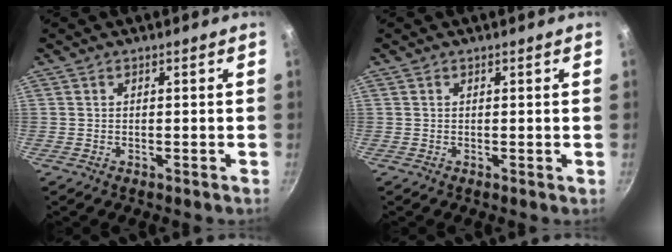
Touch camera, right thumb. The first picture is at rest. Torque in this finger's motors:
{"motor_torque": [0.23, 0.07, -0.11, -0.20, 0.03]}